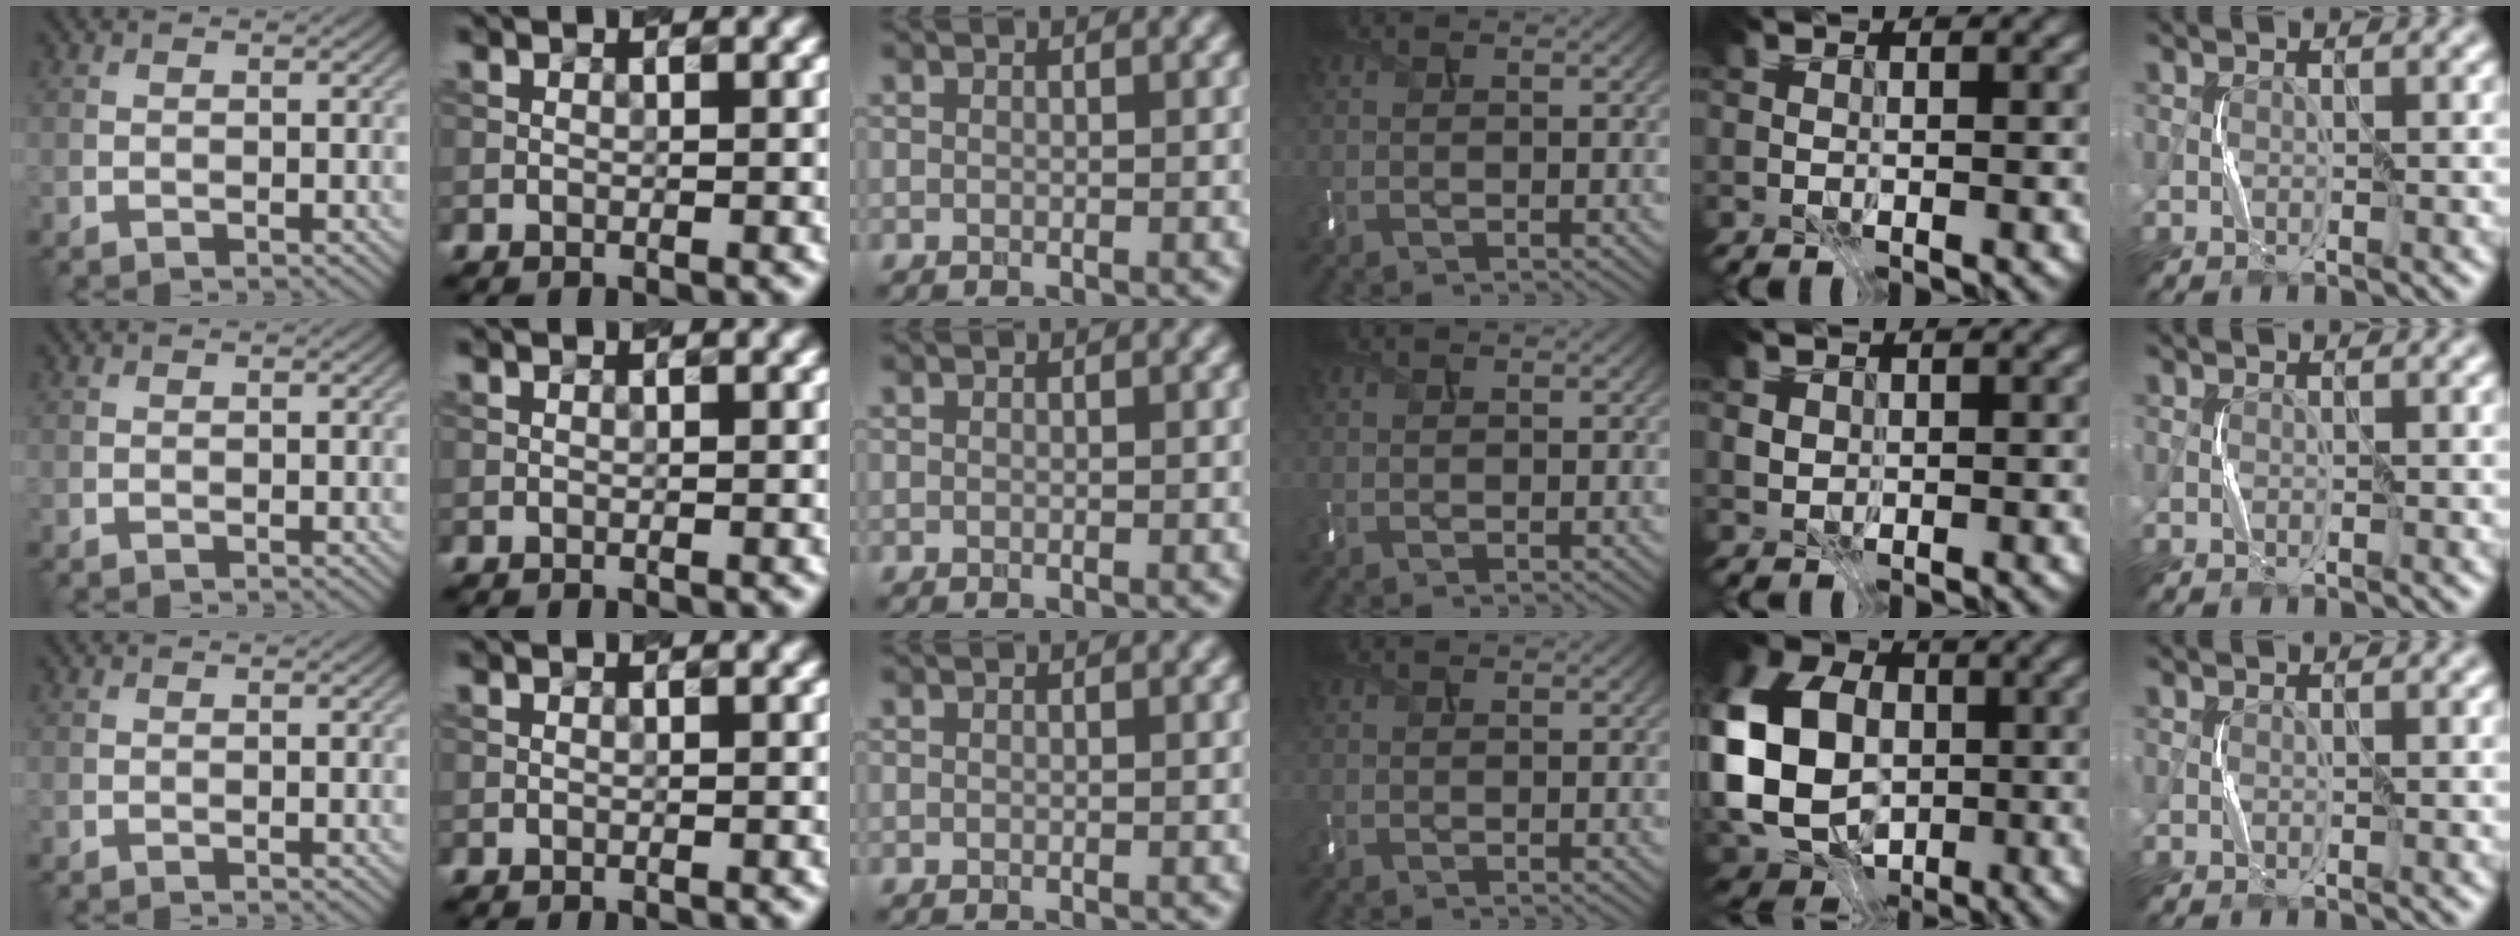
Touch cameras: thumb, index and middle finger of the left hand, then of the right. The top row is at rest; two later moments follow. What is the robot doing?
{"motion": "press", "object": "keyboard"}